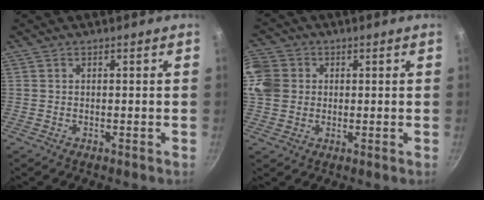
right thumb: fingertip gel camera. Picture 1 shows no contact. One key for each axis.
{"total": 9.1, "fx": 1.5, "fy": 8.0, "fz": 4.1, "tx": -0.075, "ty": 0.001, "tz": 0.016}